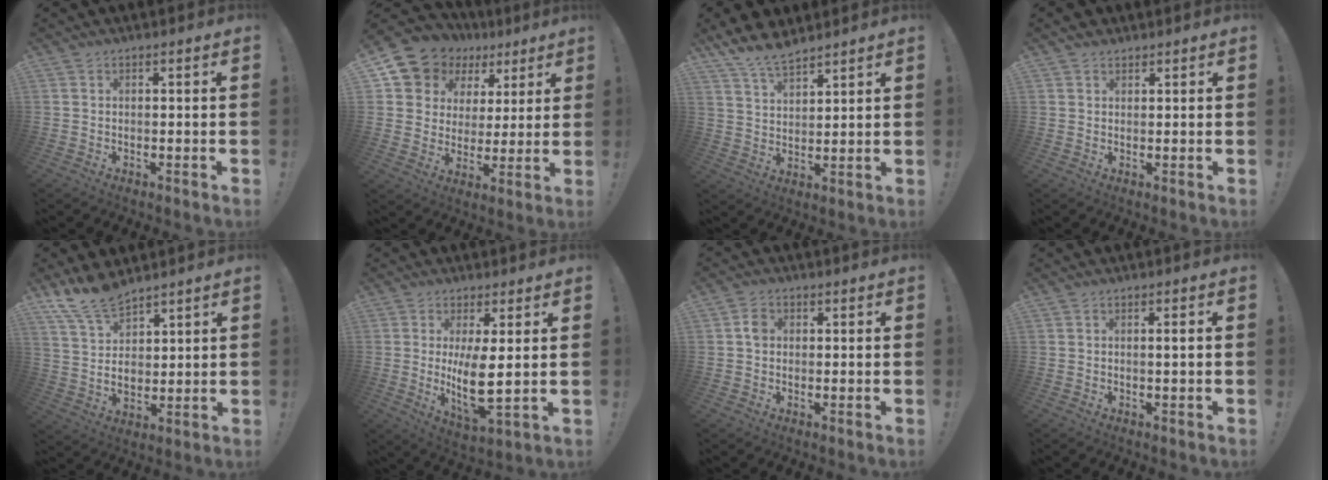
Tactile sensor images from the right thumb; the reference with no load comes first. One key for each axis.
{"total": 10.2, "fx": 6.2, "fy": 7.8, "fz": 2.0, "tx": -0.041, "ty": -0.052, "tz": 0.124}
{"total": 8.8, "fx": 7.5, "fy": 2.9, "fz": 3.5, "tx": -0.064, "ty": -0.044, "tz": 0.142}
{"total": 2.0, "fx": 1.6, "fy": 1.1, "fz": 0.3, "tx": 0.008, "ty": -0.008, "tz": 0.027}
{"total": 11.6, "fx": 9.0, "fy": 5.5, "fz": 4.9, "tx": -0.102, "ty": -0.056, "tz": 0.173}
{"total": 11.2, "fx": 0.9, "fy": 3.3, "fz": 10.7, "tx": -0.189, "ty": -0.031, "tz": 0.012}
{"total": 2.5, "fx": -0.1, "fy": 2.1, "fz": 1.5, "tx": -0.012, "ty": 0.000, "tz": -0.006}
{"total": 1.3, "fx": -0.2, "fy": -0.2, "fz": 1.3, "tx": -0.026, "ty": 0.002, "tz": -0.006}